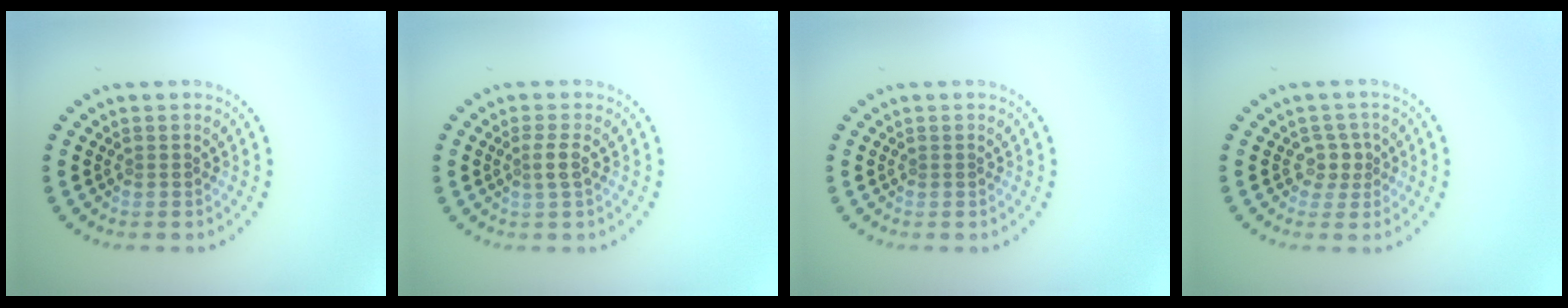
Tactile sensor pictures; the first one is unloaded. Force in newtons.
{"total": 1.4, "press": 1.1, "slide": 0.9}
{"total": 0.0}
{"total": 1.7, "press": 1.3, "slide": 1.2}